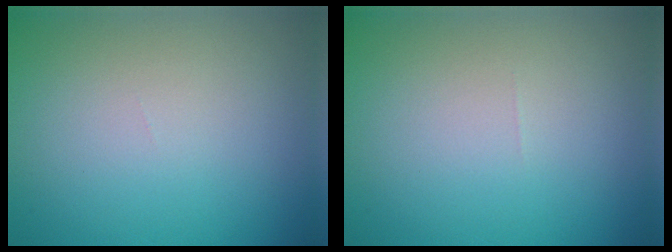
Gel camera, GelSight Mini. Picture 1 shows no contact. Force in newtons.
{"total": 0.0}